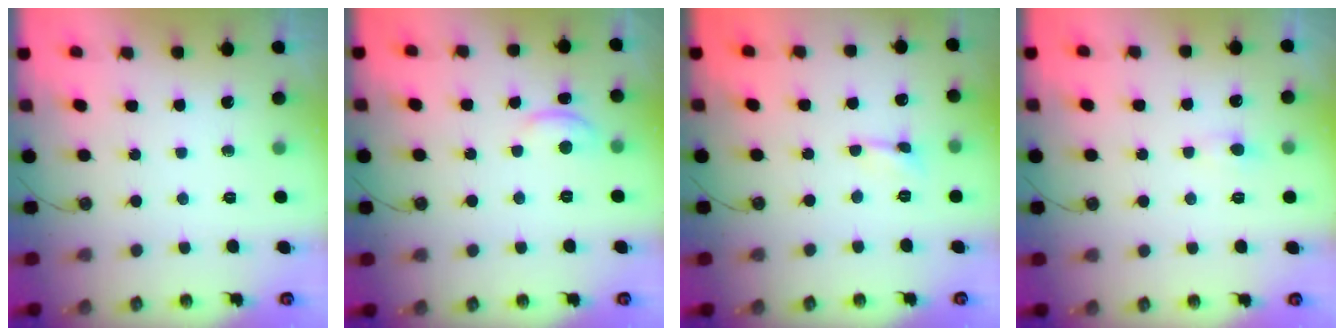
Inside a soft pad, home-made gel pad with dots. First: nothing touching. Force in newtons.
{"total": 0.7, "press": 0.6, "slide": 0.5}
{"total": 0.8, "press": 0.7, "slide": 0.3}
{"total": 1.6, "press": 1.6, "slide": 0.5}